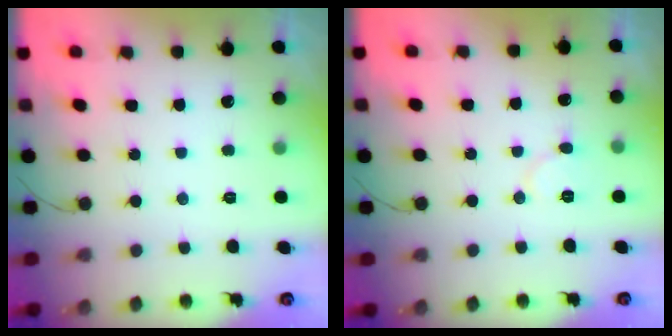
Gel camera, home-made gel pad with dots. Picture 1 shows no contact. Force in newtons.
{"total": 6.5, "press": 6.5, "slide": 0.4}